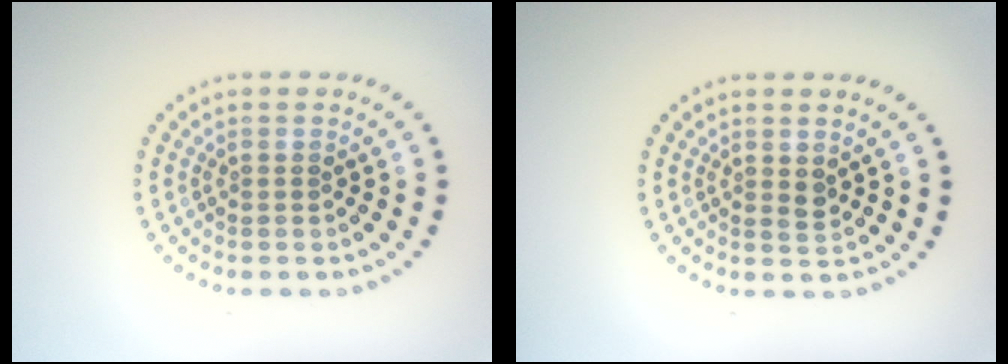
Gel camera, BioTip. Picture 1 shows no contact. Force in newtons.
{"total": 1.0, "press": 1.0, "slide": 0.4}